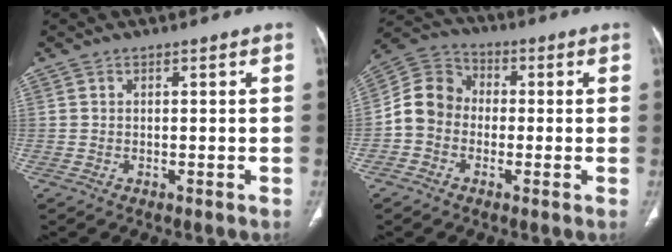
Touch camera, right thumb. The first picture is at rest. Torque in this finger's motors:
{"motor_torque": [1.50, 1.35, 0.57, -0.73, 0.04]}